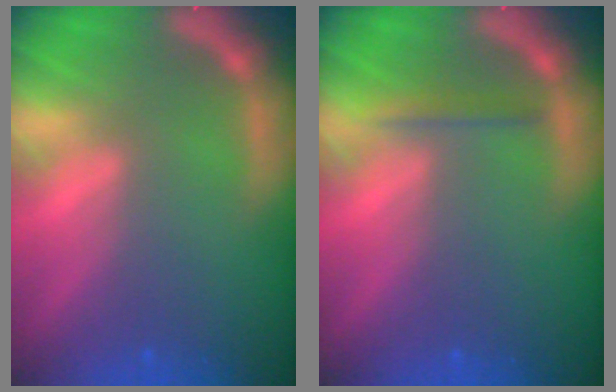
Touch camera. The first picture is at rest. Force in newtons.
{"total": 1.4}